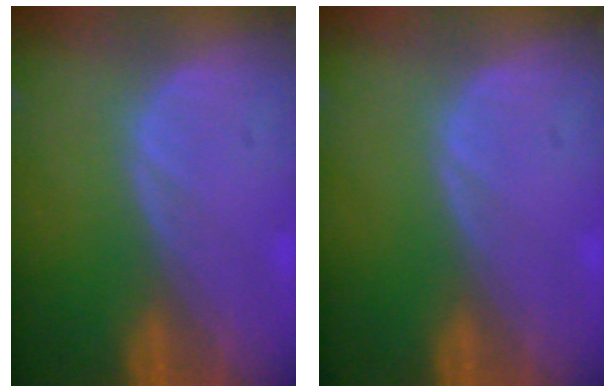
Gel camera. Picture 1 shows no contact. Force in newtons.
{"total": 0.0}